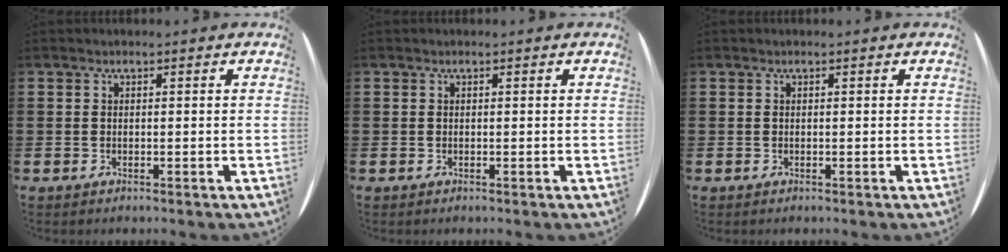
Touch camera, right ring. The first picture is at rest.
{"total": 0.0}
{"total": 0.0}